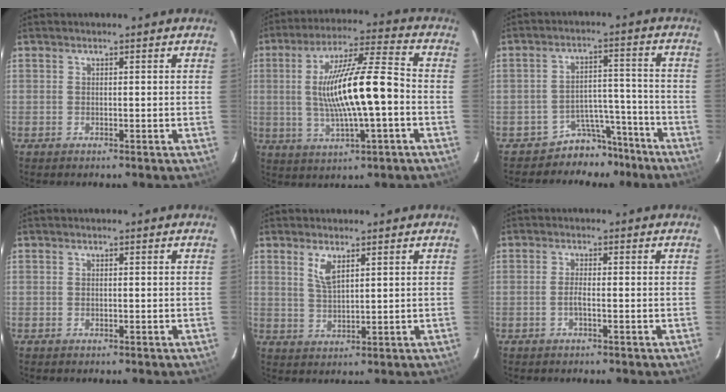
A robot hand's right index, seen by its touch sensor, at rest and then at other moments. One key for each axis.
{"total": 15.6, "fx": -1.5, "fy": 2.3, "fz": 15.3, "tx": -0.281, "ty": 0.003, "tz": -0.020}
{"total": 8.0, "fx": -6.7, "fy": 4.3, "fz": 0.2, "tx": -0.004, "ty": 0.040, "tz": -0.097}
{"total": 0.0}
{"total": 4.2, "fx": 2.2, "fy": 1.5, "fz": 3.2, "tx": -0.061, "ty": -0.002, "tz": 0.046}
{"total": 0.9, "fx": -0.2, "fy": 0.4, "fz": 0.8, "tx": -0.017, "ty": 0.001, "tz": -0.006}